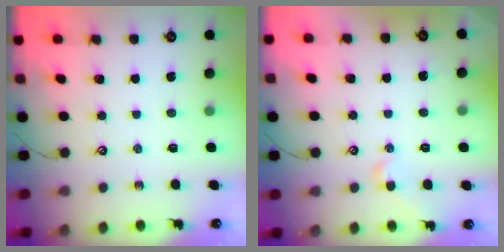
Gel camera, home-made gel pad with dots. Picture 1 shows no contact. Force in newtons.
{"total": 1.9, "press": 1.9, "slide": 0.5}